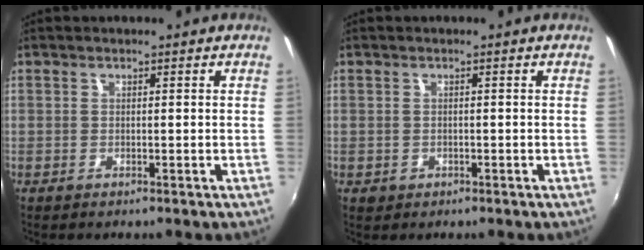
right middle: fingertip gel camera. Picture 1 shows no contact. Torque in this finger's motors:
{"motor_torque": [0.17, -0.20, 0.03, 0.01]}